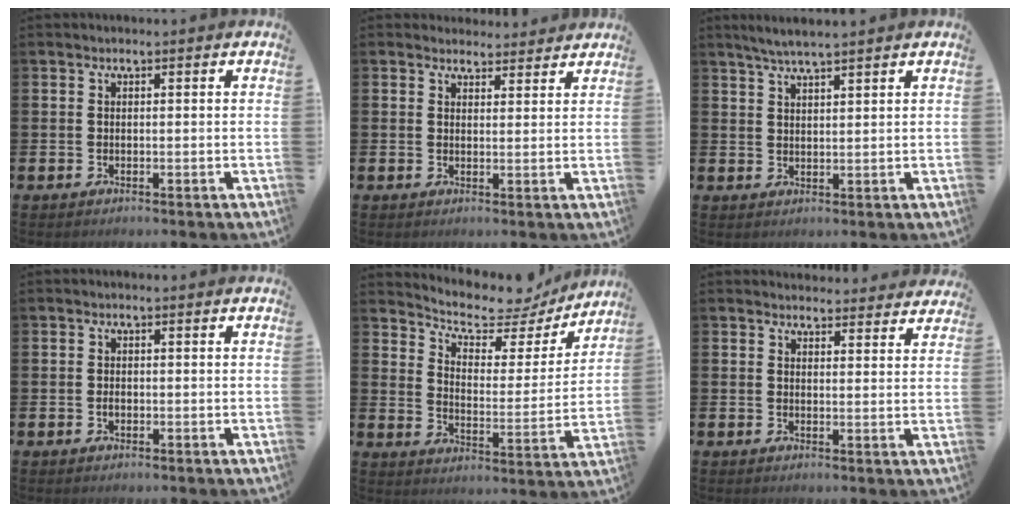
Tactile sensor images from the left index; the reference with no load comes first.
{"total": 2.9, "force": [2.7, 0.9, -0.3], "torque": [0.009, -0.014, 0.049]}
{"total": 3.7, "force": [3.3, 0.0, 1.6], "torque": [-0.035, -0.006, 0.059]}
{"total": 0.9, "force": [-0.3, 0.6, 0.6], "torque": [-0.008, 0.001, -0.007]}
{"total": 7.0, "force": [6.5, 2.3, 1.4], "torque": [-0.052, -0.056, 0.106]}
{"total": 3.3, "force": [3.2, 0.6, -0.1], "torque": [0.008, -0.022, 0.056]}